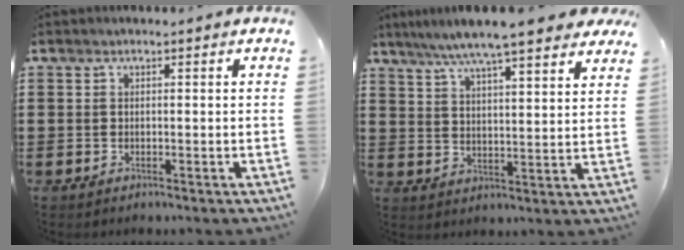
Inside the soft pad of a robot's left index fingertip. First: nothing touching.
{"total": 7.2, "force": [6.2, 0.0, 3.6], "torque": [-0.095, -0.024, 0.106]}